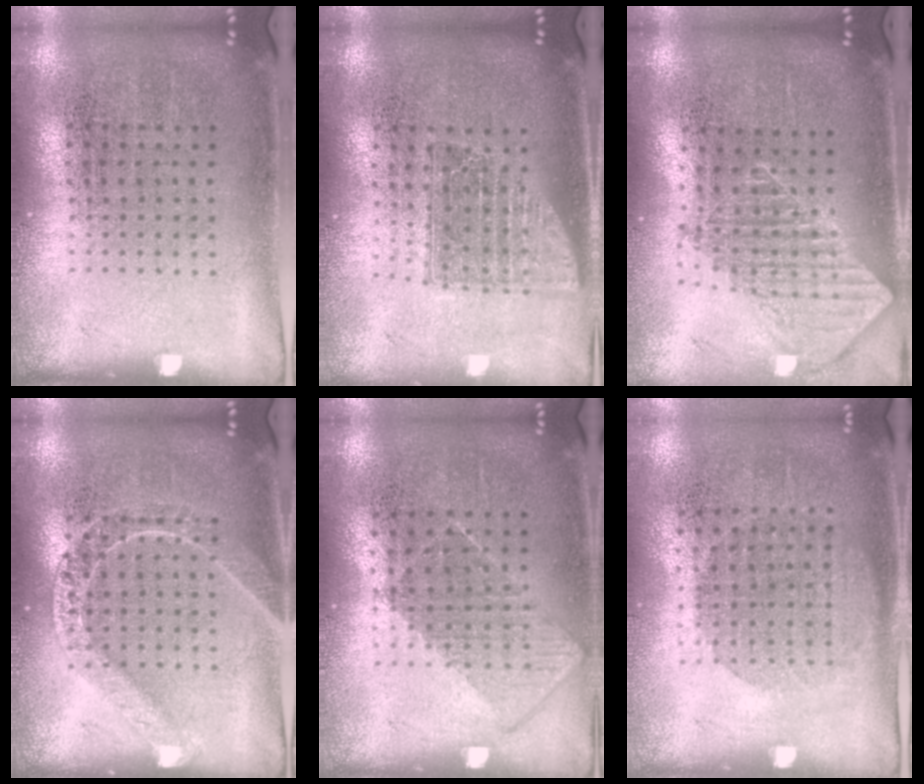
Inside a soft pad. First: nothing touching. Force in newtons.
{"total": 1.5, "press": 1.2, "slide": 1.0}
{"total": 1.9, "press": 1.5, "slide": 1.2}
{"total": 2.2, "press": 2.1, "slide": 0.3}
{"total": 0.9, "press": 0.7, "slide": 0.4}
{"total": 1.0, "press": 0.9, "slide": 0.5}